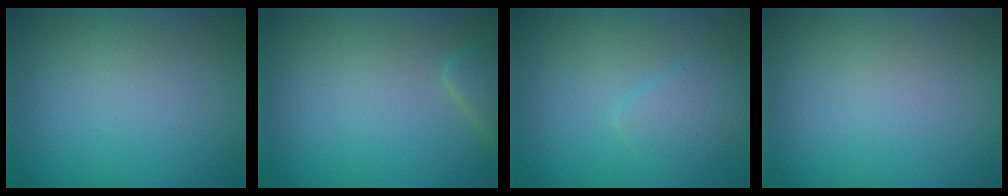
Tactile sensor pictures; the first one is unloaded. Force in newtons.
{"total": 1.4, "press": 1.4, "slide": 0.1}
{"total": 2.0, "press": 2.0, "slide": 0.1}
{"total": 0.0}